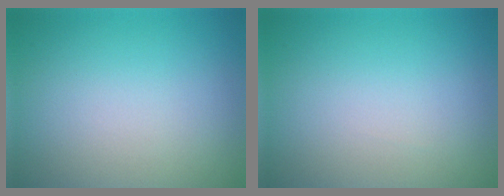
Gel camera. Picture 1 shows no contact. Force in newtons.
{"total": 0.0}